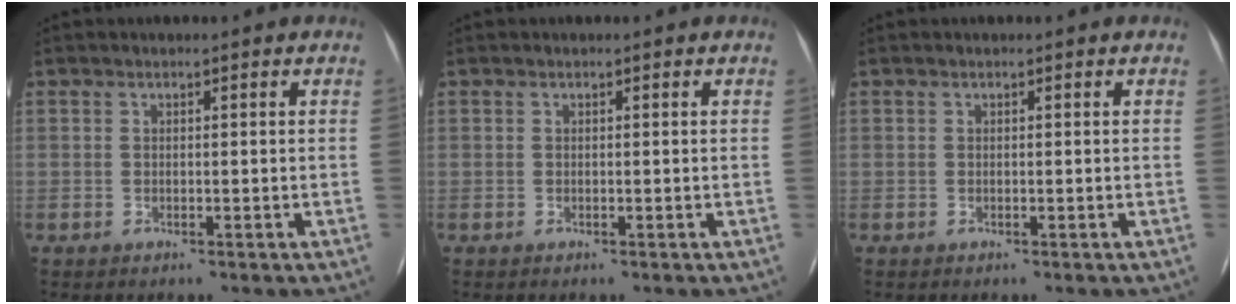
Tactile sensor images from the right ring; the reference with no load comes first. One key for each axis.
{"total": 0.0}
{"total": 0.0}